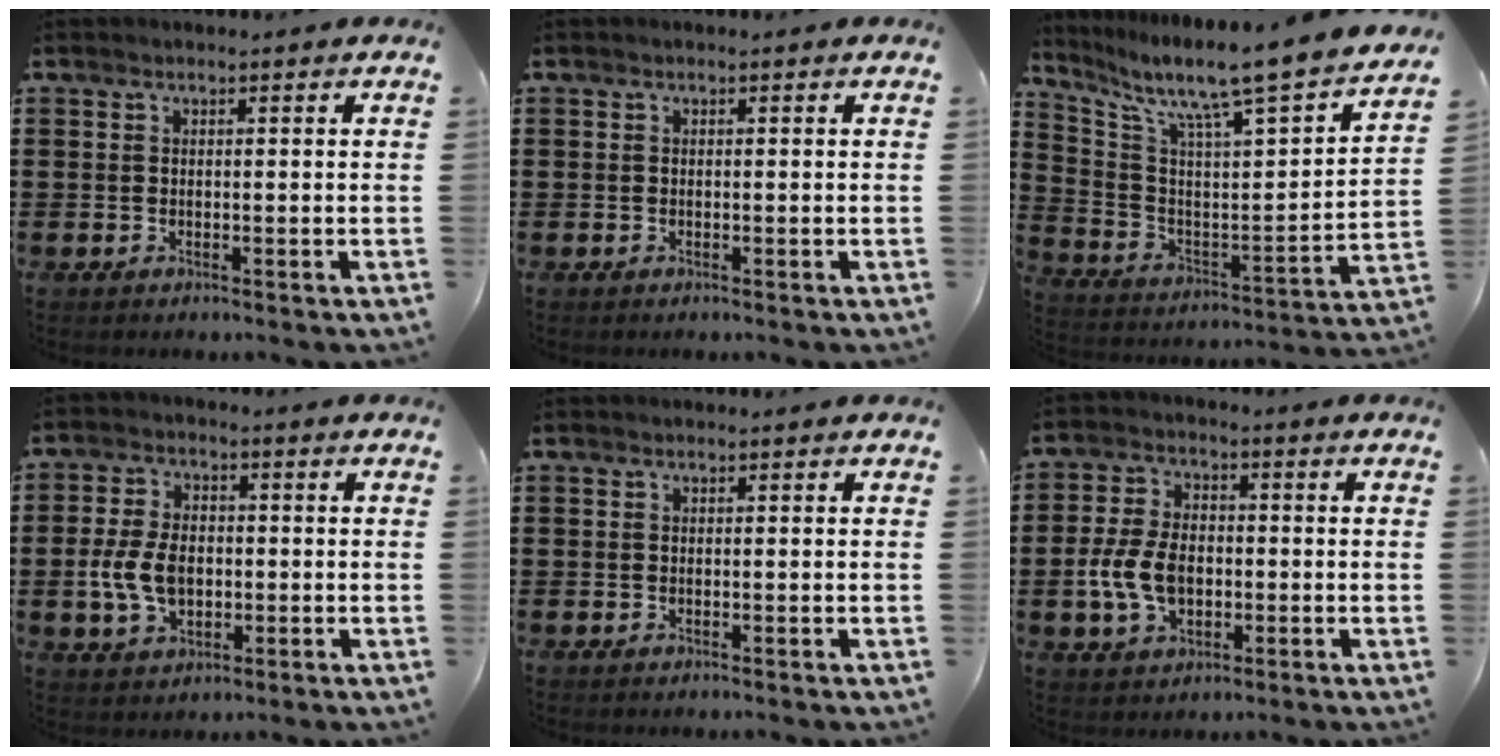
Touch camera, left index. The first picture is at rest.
{"total": 0.0}
{"total": 8.8, "force": [7.5, -0.2, 4.6], "torque": [-0.117, -0.074, 0.110]}
{"total": 7.2, "force": [-0.9, 4.7, 5.4], "torque": [-0.127, 0.004, -0.022]}
{"total": 0.0}
{"total": 7.8, "force": [-1.5, 4.9, 5.8], "torque": [-0.139, 0.003, -0.033]}